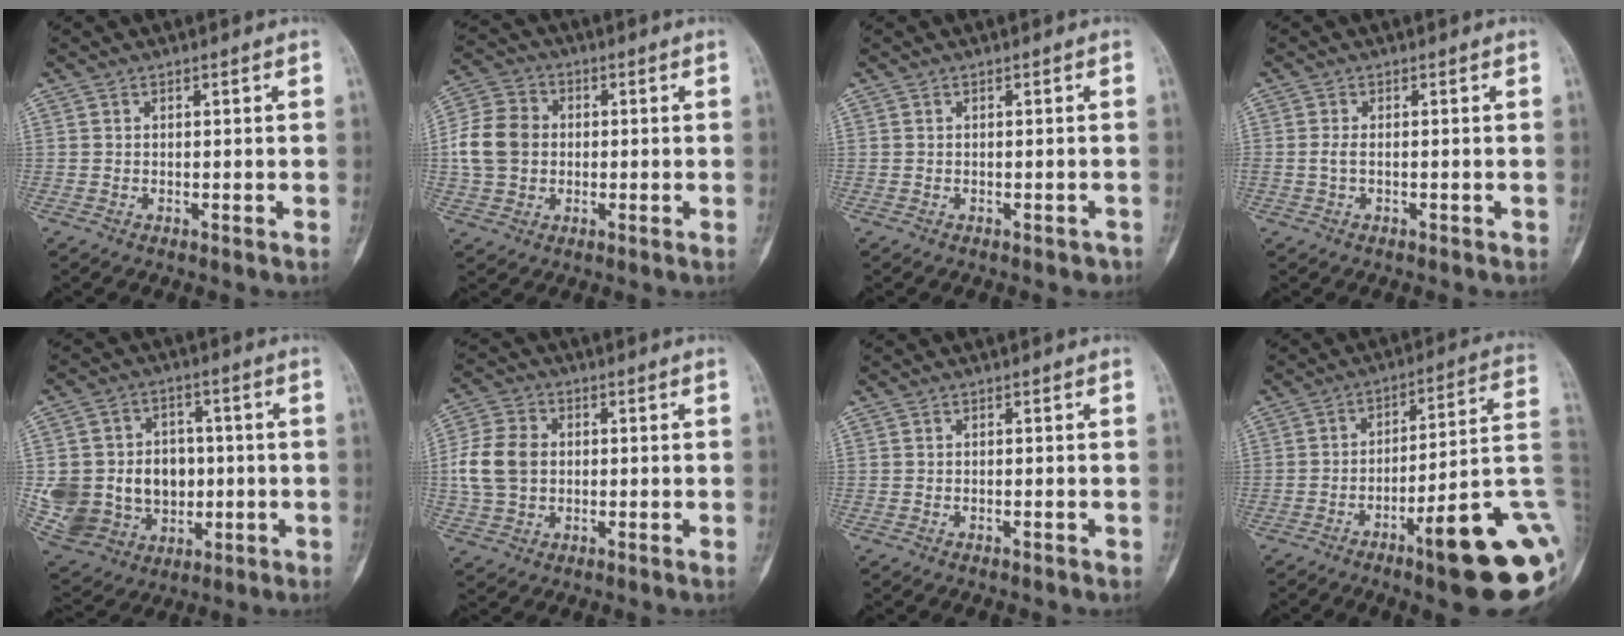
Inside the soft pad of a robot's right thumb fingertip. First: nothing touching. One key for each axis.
{"total": 10.4, "fx": -0.1, "fy": 8.5, "fz": 6.1, "tx": -0.101, "ty": 0.020, "tz": -0.011}
{"total": 1.0, "fx": -0.6, "fy": 0.8, "fz": 0.4, "tx": -0.004, "ty": 0.018, "tz": -0.001}
{"total": 1.8, "fx": -0.3, "fy": 1.1, "fz": 1.4, "tx": -0.032, "ty": 0.001, "tz": -0.011}
{"total": 20.2, "fx": -1.6, "fy": 16.9, "fz": 10.9, "tx": -0.180, "ty": 0.027, "tz": 0.004}
{"total": 9.9, "fx": 0.0, "fy": 7.7, "fz": 6.2, "tx": -0.108, "ty": 0.015, "tz": -0.006}
{"total": 0.0}
{"total": 21.5, "fx": -7.4, "fy": 4.3, "fz": 19.7, "tx": -0.191, "ty": 0.048, "tz": -0.098}